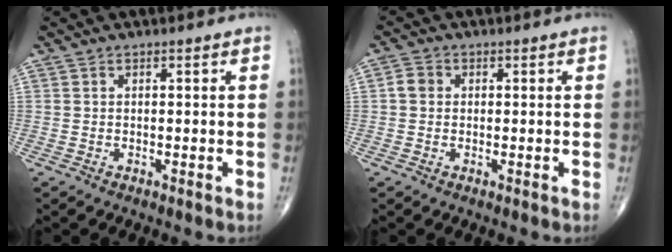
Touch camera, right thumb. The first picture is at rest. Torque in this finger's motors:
{"motor_torque": [0.11, 1.22, 0.25, -0.04, -0.01]}